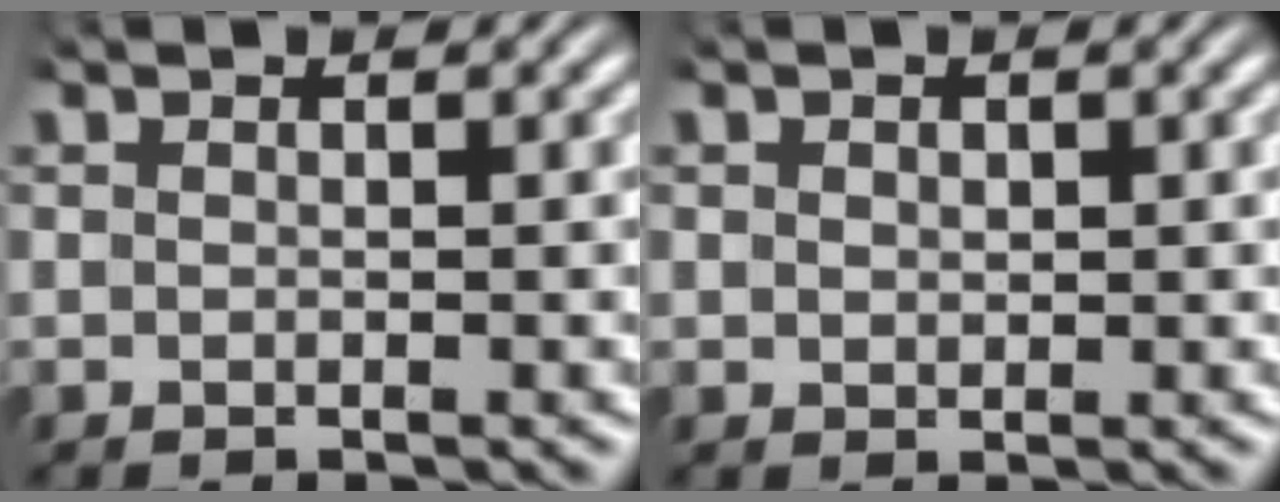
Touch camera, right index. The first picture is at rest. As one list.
[{"total": 0.5, "force": [0.3, 0.3, 0.4], "torque": [-0.007, -0.007, 0.013]}]